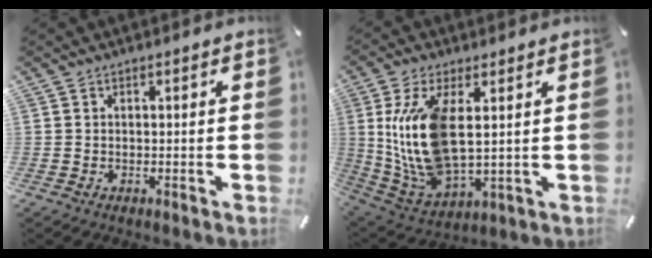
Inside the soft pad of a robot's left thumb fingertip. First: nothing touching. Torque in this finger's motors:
{"motor_torque": [1.08, 1.34, 1.91, -0.85, 0.36]}